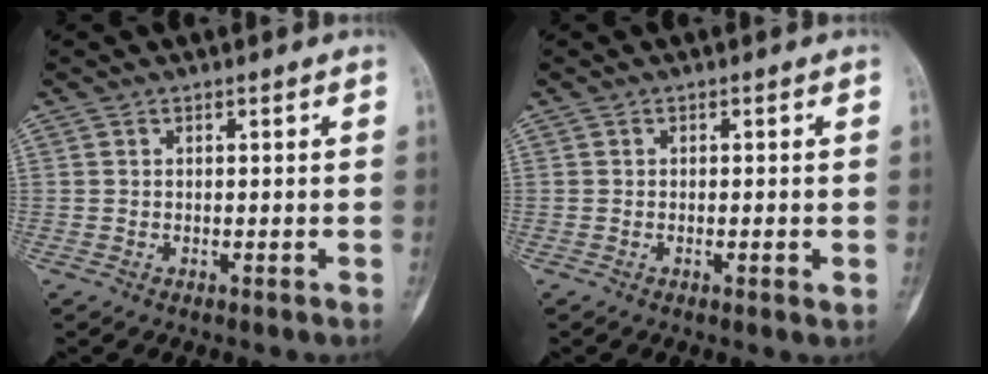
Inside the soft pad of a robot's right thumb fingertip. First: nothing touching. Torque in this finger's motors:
{"motor_torque": [-0.16, -0.02, 0.08, 0.03, 0.04]}